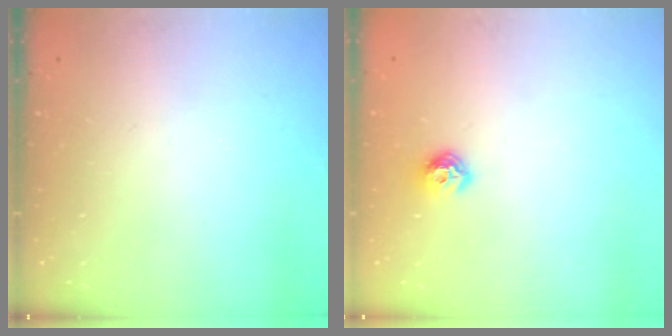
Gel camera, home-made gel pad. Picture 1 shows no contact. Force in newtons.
{"total": 6.8, "press": 6.8, "slide": 0.3}